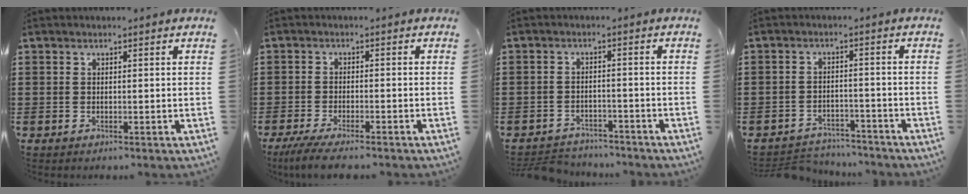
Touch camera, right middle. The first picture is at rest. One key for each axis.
{"total": 3.5, "fx": -3.1, "fy": 0.1, "fz": 1.7, "tx": -0.042, "ty": -0.009, "tz": -0.063}
{"total": 3.3, "fx": -3.3, "fy": 0.6, "fz": -0.1, "tx": -0.005, "ty": 0.001, "tz": -0.071}
{"total": 3.5, "fx": -3.4, "fy": 0.7, "fz": 0.0, "tx": -0.007, "ty": 0.004, "tz": -0.074}